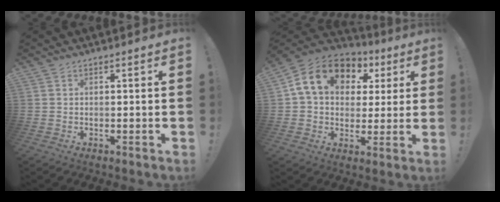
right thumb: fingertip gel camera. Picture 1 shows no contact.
{"total": 16.3, "force": [6.5, 11.8, 9.2], "torque": [-0.149, -0.013, 0.122]}